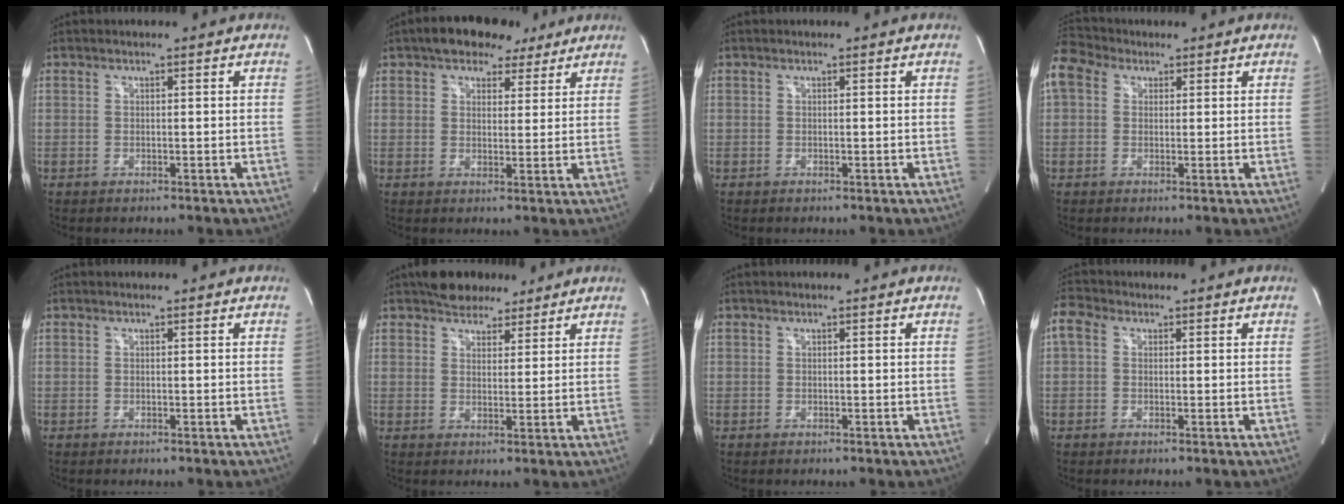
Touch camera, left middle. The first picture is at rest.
{"total": 8.6, "force": [6.1, 4.5, 4.2], "torque": [-0.053, 0.027, 0.091]}
{"total": 0.0}
{"total": 7.5, "force": [3.7, 5.4, 3.6], "torque": [-0.096, 0.048, 0.075]}
{"total": 0.0}
{"total": 6.7, "force": [5.5, 3.1, 2.4], "torque": [-0.035, 0.016, 0.091]}
{"total": 0.0}
{"total": 3.8, "force": [1.1, 2.8, 2.2], "torque": [-0.062, 0.026, 0.019]}